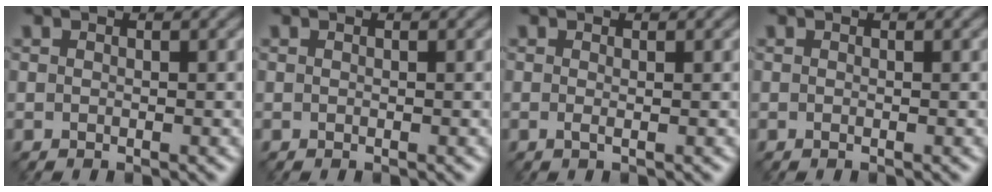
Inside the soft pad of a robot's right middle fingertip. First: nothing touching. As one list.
[{"total": 0.0}, {"total": 0.6, "force": [0.0, 0.1, 0.5], "torque": [-0.009, -0.001, -0.003]}, {"total": 0.0}]